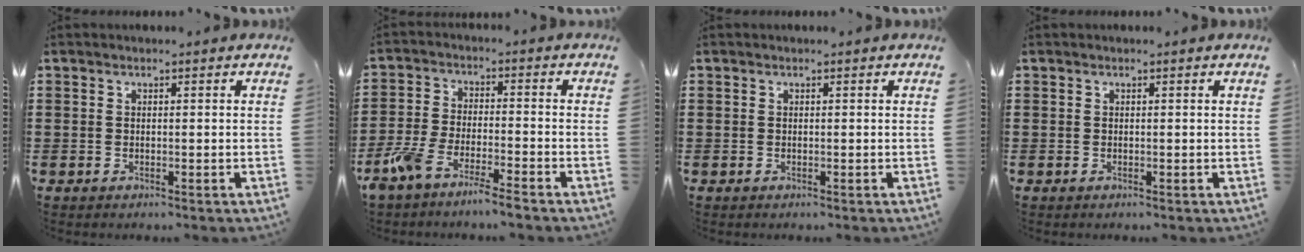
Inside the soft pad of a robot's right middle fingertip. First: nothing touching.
{"total": 5.7, "force": [-5.0, 0.2, 2.7], "torque": [-0.080, -0.013, -0.102]}
{"total": 0.0}
{"total": 0.0}